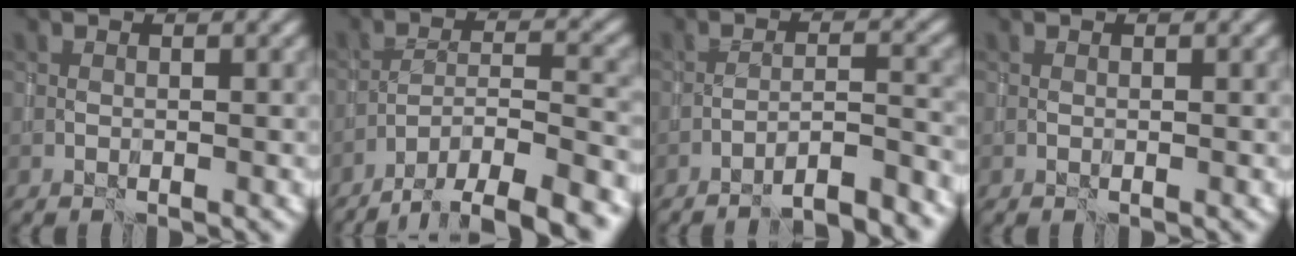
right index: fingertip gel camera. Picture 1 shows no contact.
{"total": 11.4, "force": [-9.0, 3.5, 6.1], "torque": [-0.087, -0.004, -0.125]}
{"total": 8.2, "force": [-7.0, 1.4, 4.1], "torque": [-0.043, 0.015, -0.087]}
{"total": 0.0}